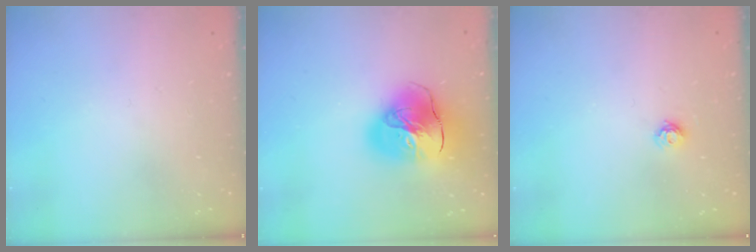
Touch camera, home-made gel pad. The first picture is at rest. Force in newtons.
{"total": 17.4, "press": 17.2, "slide": 2.3}
{"total": 5.8, "press": 5.8, "slide": 0.3}